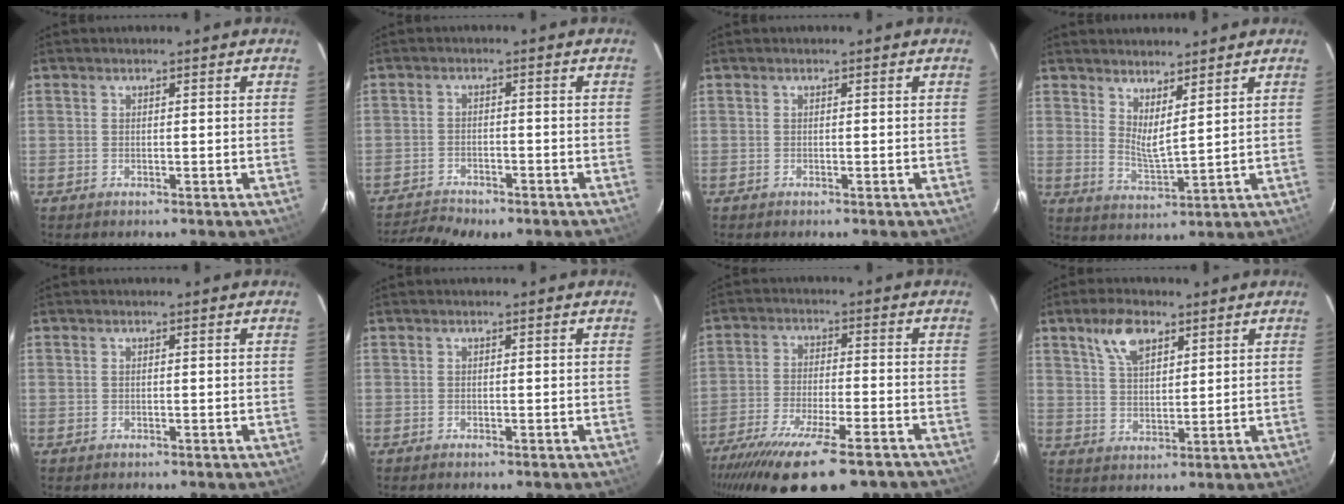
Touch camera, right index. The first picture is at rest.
{"total": 7.6, "force": [-6.8, 1.8, 3.0], "torque": [-0.083, -0.016, -0.112]}
{"total": 0.0}
{"total": 5.5, "force": [4.3, 0.8, 3.3], "torque": [-0.056, -0.012, 0.072]}
{"total": 0.0}
{"total": 0.0}
{"total": 21.1, "force": [-16.1, 4.8, 12.9], "torque": [-0.248, -0.064, -0.252]}
{"total": 7.2, "force": [4.2, 3.4, 4.8], "torque": [-0.091, 0.014, 0.081]}